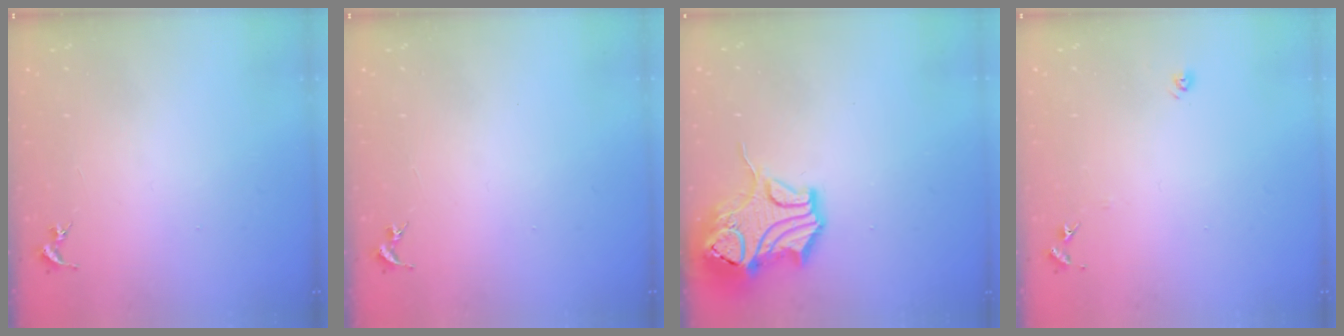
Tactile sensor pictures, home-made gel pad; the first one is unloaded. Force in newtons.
{"total": 0.0}
{"total": 15.2, "press": 15.0, "slide": 2.4}
{"total": 5.9, "press": 5.9, "slide": 0.5}